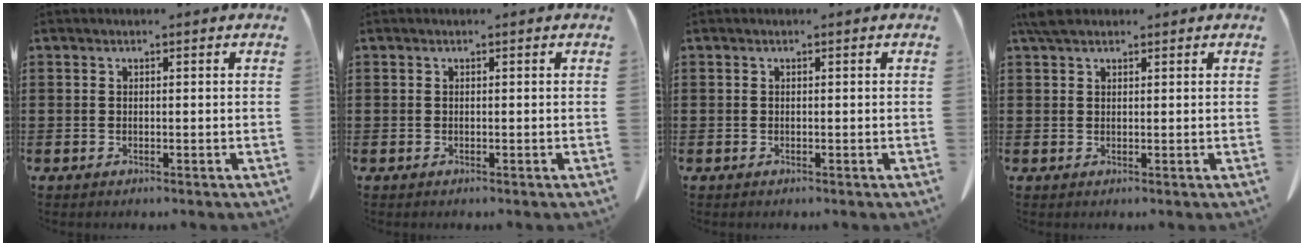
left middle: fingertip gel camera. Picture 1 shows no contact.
{"total": 0.0}
{"total": 0.0}
{"total": 2.8, "force": [2.1, 1.0, 1.5], "torque": [-0.037, 0.005, 0.040]}